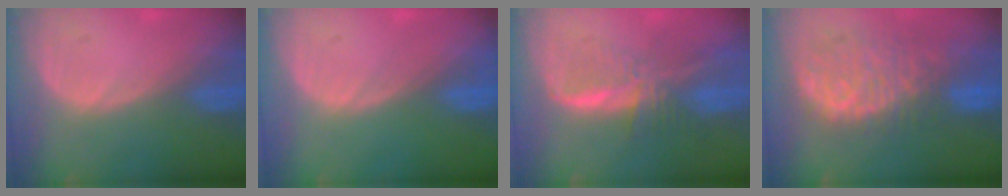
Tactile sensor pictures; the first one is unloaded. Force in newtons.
{"total": 0.0}
{"total": 8.2, "press": 6.8, "slide": 4.5}
{"total": 11.4, "press": 9.7, "slide": 5.9}